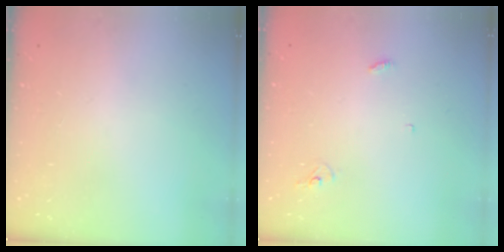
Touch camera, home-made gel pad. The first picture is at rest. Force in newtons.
{"total": 2.9, "press": 2.9, "slide": 0.2}